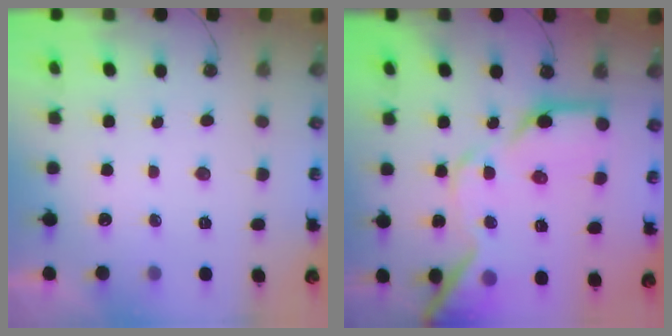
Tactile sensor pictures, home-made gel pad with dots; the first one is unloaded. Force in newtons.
{"total": 19.4, "press": 19.3, "slide": 2.3}